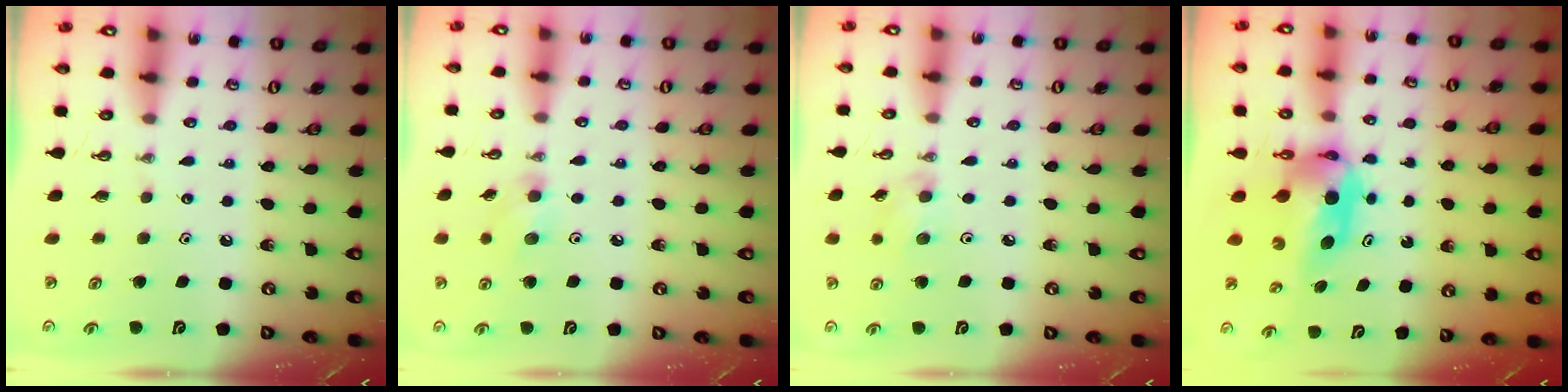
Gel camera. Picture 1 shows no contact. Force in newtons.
{"total": 6.6, "press": 6.5, "slide": 1.4}
{"total": 5.6, "press": 5.3, "slide": 2.0}
{"total": 5.6, "press": 5.5, "slide": 0.5}